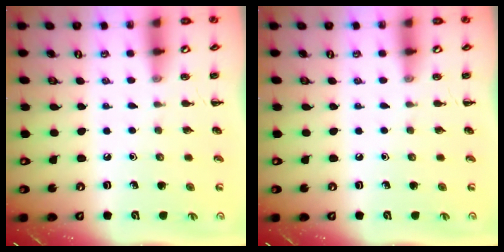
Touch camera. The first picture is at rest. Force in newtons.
{"total": 0.0}